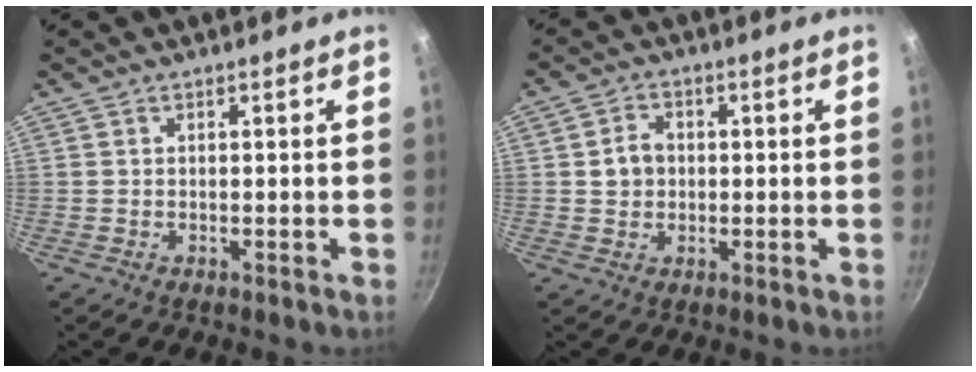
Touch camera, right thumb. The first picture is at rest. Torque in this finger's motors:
{"motor_torque": [-0.41, 0.40, 0.21, 0.17, 0.00]}